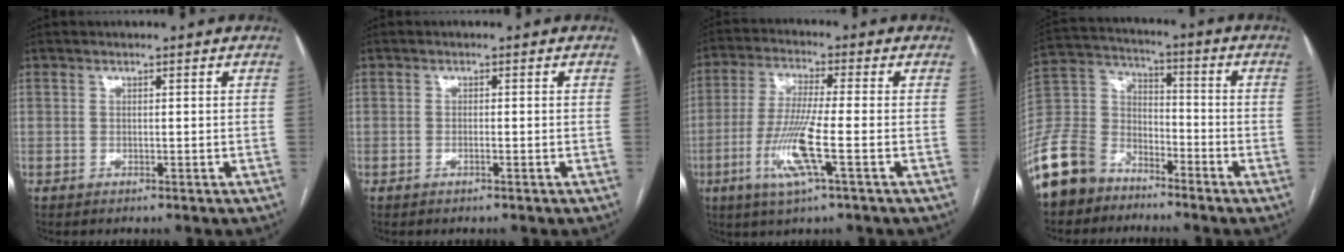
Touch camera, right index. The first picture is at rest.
{"total": 0.6, "force": [-0.3, 0.0, 0.5], "torque": [-0.012, 0.000, -0.004]}
{"total": 9.9, "force": [-3.3, 0.0, 9.3], "torque": [-0.193, -0.015, -0.069]}
{"total": 12.7, "force": [-9.7, 7.3, 3.8], "torque": [-0.099, 0.018, -0.193]}